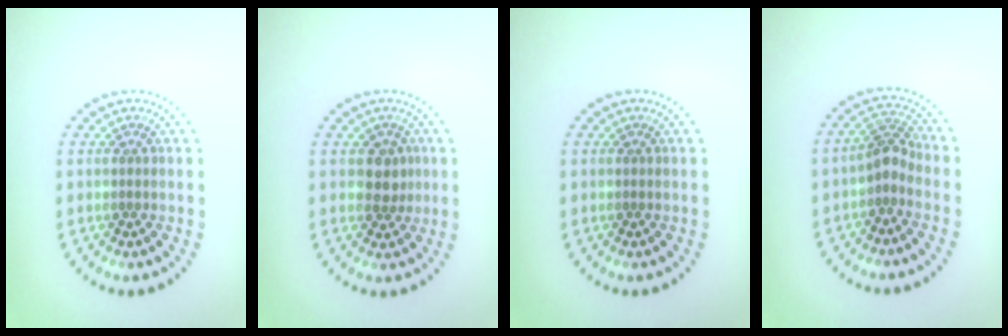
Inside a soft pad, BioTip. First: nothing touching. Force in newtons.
{"total": 2.2, "press": 2.0, "slide": 0.9}
{"total": 0.0}
{"total": 2.3, "press": 2.0, "slide": 1.2}